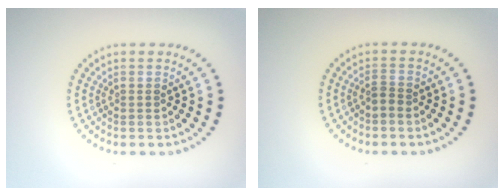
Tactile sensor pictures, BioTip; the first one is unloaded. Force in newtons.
{"total": 1.1, "press": 0.9, "slide": 0.7}